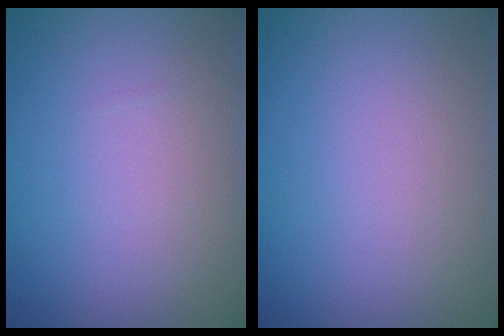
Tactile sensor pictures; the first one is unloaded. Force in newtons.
{"total": 0.0}